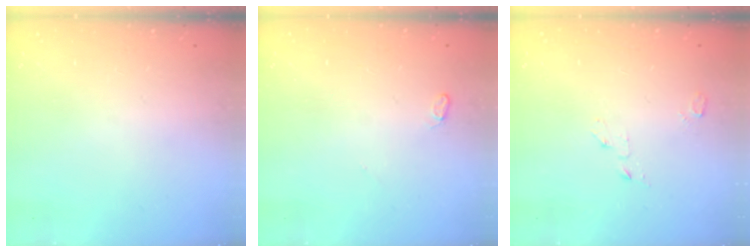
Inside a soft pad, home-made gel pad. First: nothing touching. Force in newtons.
{"total": 3.5, "press": 3.5, "slide": 0.5}
{"total": 2.6, "press": 2.6, "slide": 0.2}